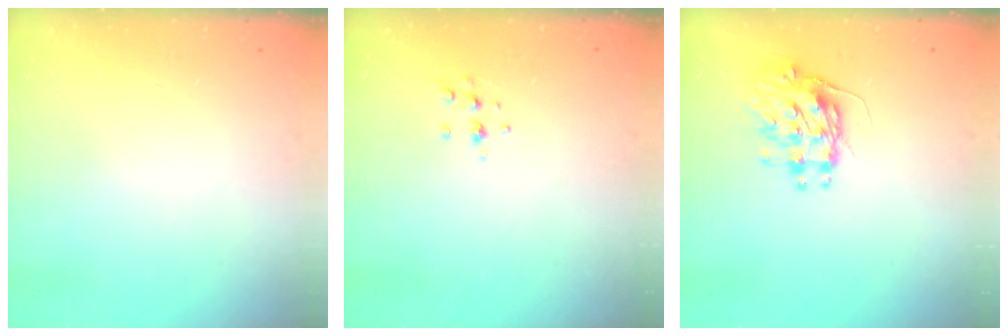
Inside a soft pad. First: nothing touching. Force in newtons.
{"total": 5.5, "press": 5.3, "slide": 1.5}
{"total": 9.6, "press": 9.6, "slide": 0.4}